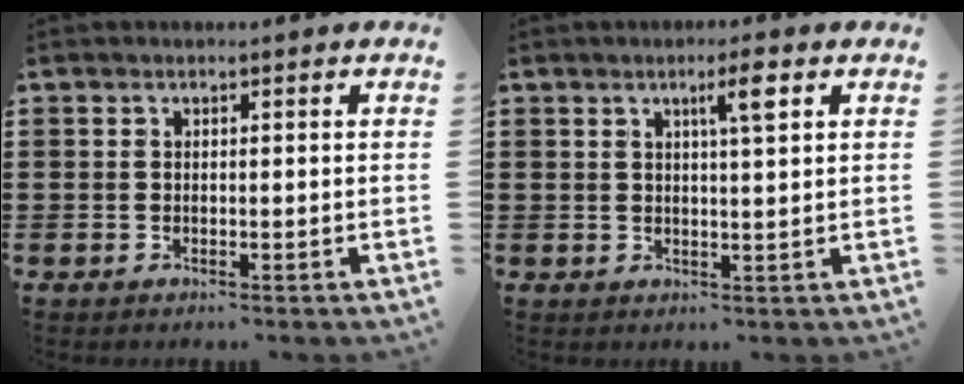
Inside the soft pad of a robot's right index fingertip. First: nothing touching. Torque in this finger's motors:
{"motor_torque": [0.74, 0.15, 0.22, 0.08]}